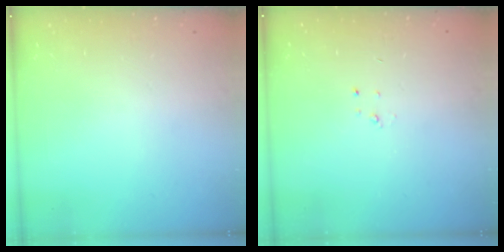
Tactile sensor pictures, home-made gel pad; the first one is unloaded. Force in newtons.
{"total": 2.3, "press": 2.3, "slide": 0.3}